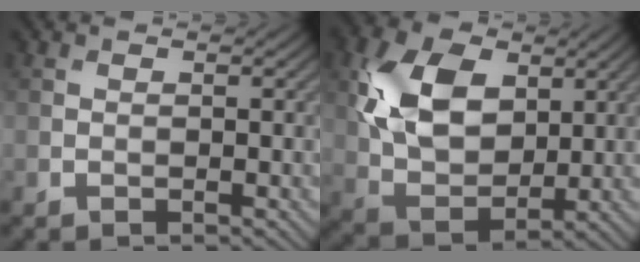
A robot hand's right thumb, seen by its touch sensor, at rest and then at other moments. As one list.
[{"total": 11.6, "force": [3.2, 7.6, 8.1], "torque": [-0.195, 0.008, 0.059]}]